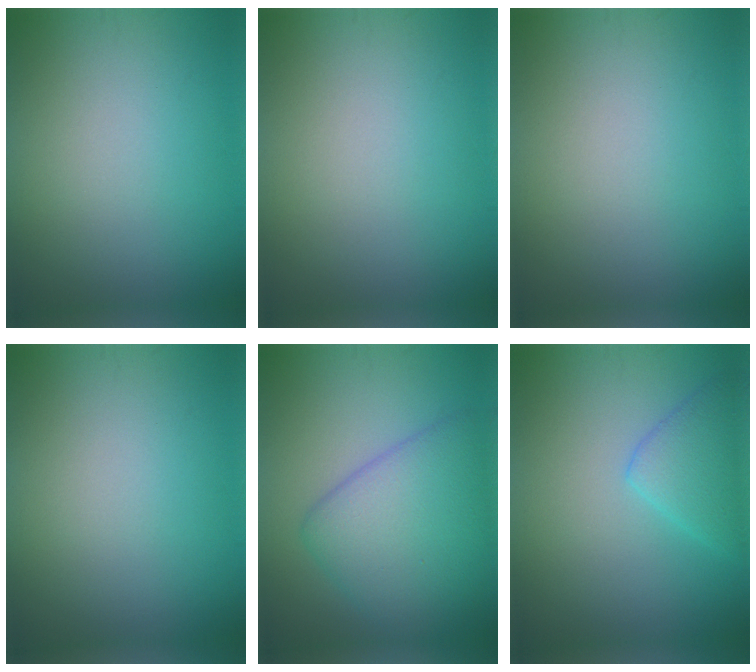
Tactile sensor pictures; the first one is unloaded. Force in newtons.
{"total": 0.0}
{"total": 0.0}
{"total": 0.0}
{"total": 7.0, "press": 7.0, "slide": 0.2}
{"total": 3.2, "press": 3.2, "slide": 0.2}